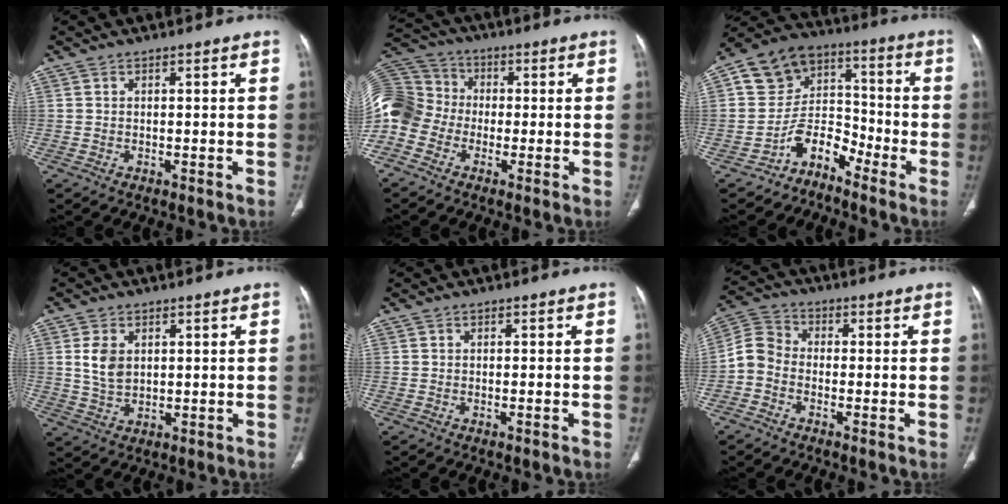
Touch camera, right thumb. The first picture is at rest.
{"total": 13.7, "force": [-3.1, 11.2, 7.2], "torque": [-0.161, 0.044, -0.069]}
{"total": 10.2, "force": [-5.9, 7.8, 3.0], "torque": [-0.010, 0.092, -0.123]}
{"total": 5.4, "force": [1.3, 3.7, 3.8], "torque": [-0.064, -0.005, 0.030]}
{"total": 0.7, "force": [-0.3, 0.0, 0.6], "torque": [-0.009, -0.001, -0.003]}
{"total": 5.3, "force": [-1.7, 4.1, 3.0], "torque": [-0.052, 0.023, -0.051]}